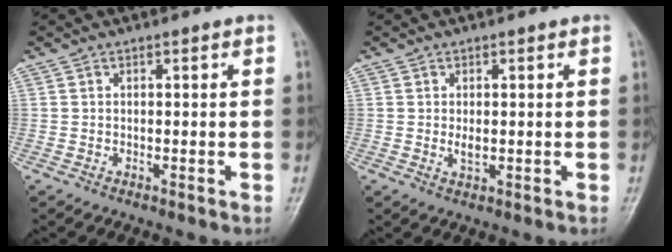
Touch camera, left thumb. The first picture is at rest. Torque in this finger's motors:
{"motor_torque": [0.03, 0.04, 0.16, 0.03, 0.00]}